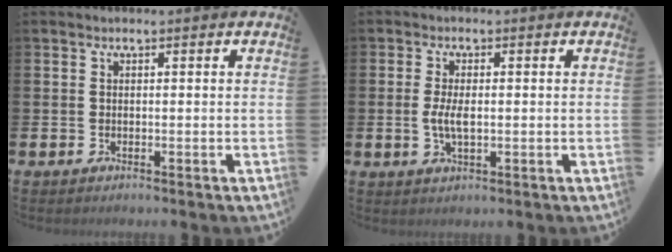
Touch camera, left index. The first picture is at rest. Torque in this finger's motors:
{"motor_torque": [0.84, 0.47, 0.10, 0.09]}